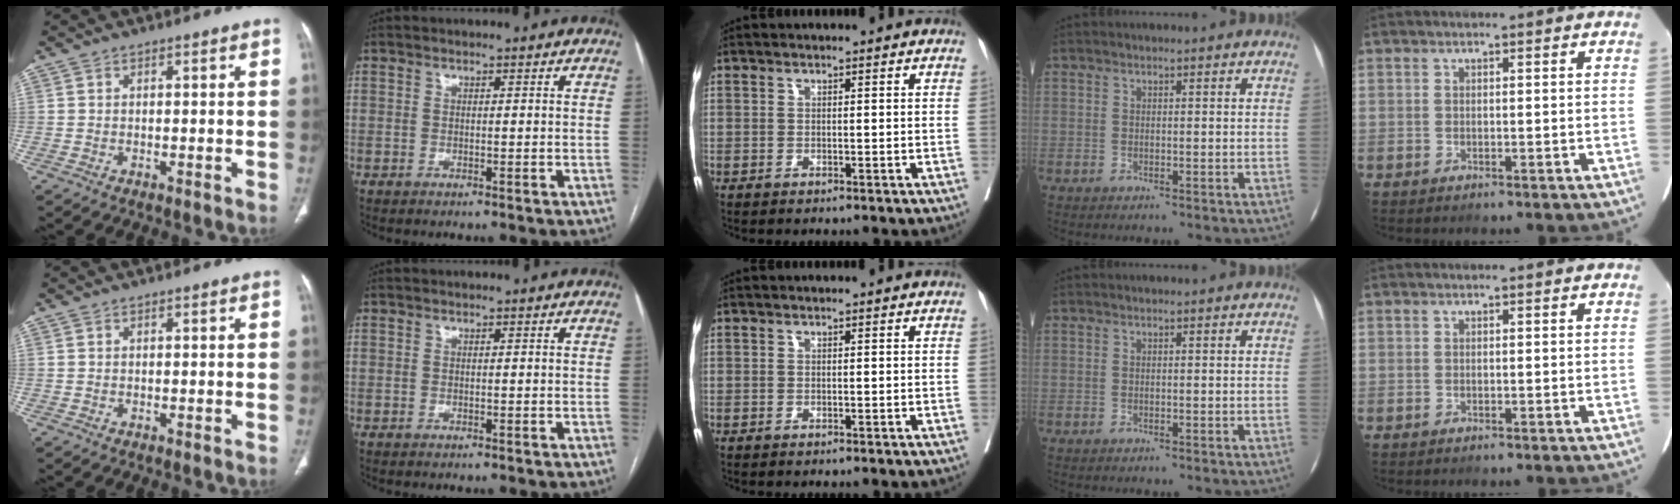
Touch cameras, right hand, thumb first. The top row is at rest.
{}